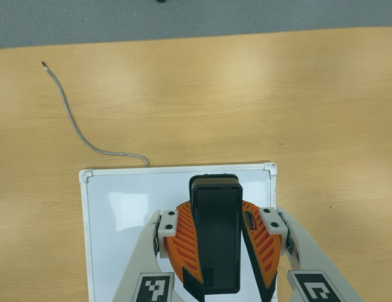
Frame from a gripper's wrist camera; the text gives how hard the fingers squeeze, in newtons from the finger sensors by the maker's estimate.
{"total": 12.5, "left": 11.6, "right": 13.4}